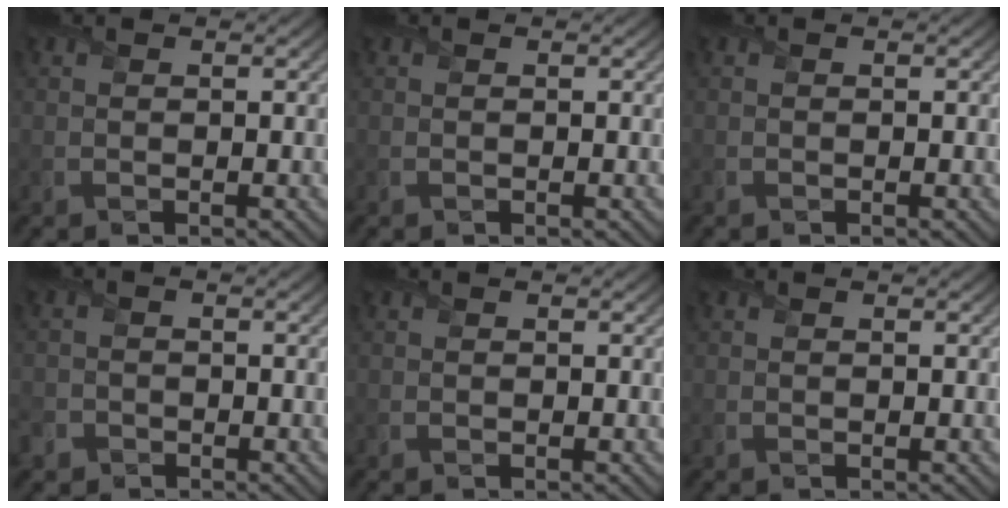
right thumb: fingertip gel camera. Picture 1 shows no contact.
{"total": 0.0}
{"total": 0.0}
{"total": 2.3, "force": [-1.5, 1.7, 0.4], "torque": [-0.008, -0.004, -0.037]}
{"total": 0.0}
{"total": 0.0}